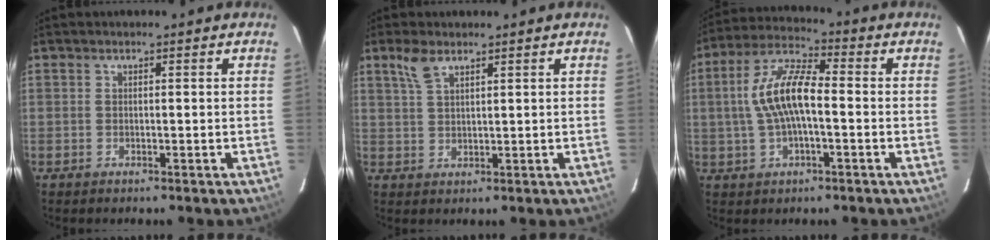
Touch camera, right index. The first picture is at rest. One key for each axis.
{"total": 3.8, "fx": 2.7, "fy": 1.4, "fz": 2.4, "tx": -0.048, "ty": 0.006, "tz": 0.056}
{"total": 11.1, "fx": -0.6, "fy": 3.9, "fz": 10.4, "tx": -0.210, "ty": 0.017, "tz": -0.012}